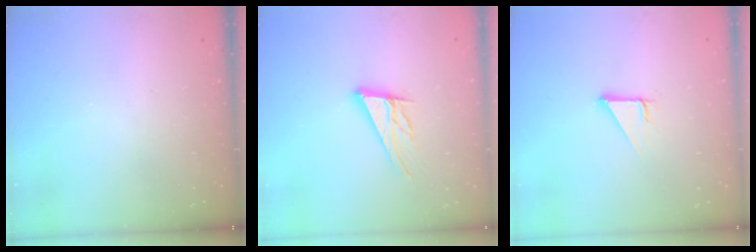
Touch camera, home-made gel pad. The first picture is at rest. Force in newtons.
{"total": 13.0, "press": 12.7, "slide": 2.8}
{"total": 2.8, "press": 2.8, "slide": 0.0}